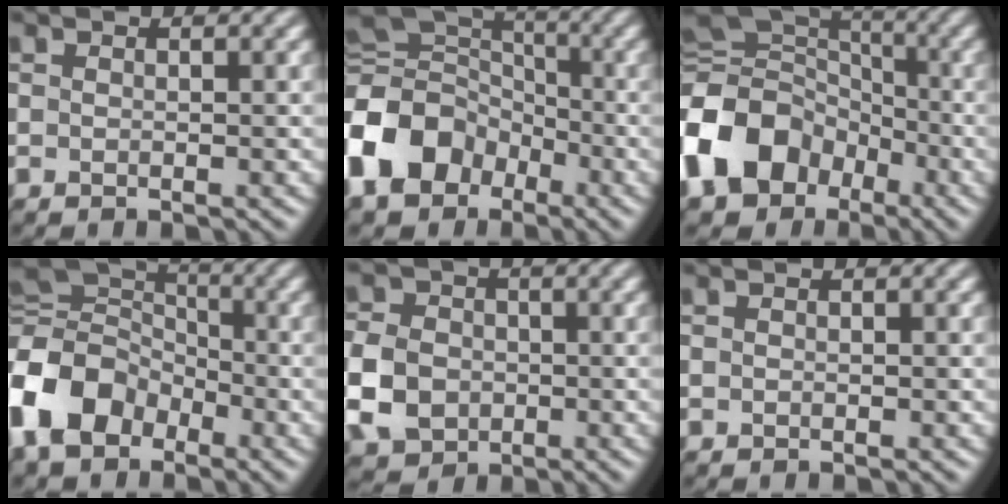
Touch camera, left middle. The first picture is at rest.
{"total": 12.6, "force": [-4.4, 10.2, 5.9], "torque": [-0.143, -0.009, -0.103]}
{"total": 13.6, "force": [-5.2, 10.9, 6.3], "torque": [-0.147, -0.009, -0.111]}
{"total": 10.6, "force": [-3.9, 7.9, 5.9], "torque": [-0.139, -0.003, -0.092]}
{"total": 5.9, "force": [-1.4, 5.0, 2.9], "torque": [-0.077, 0.004, -0.041]}
{"total": 0.0}